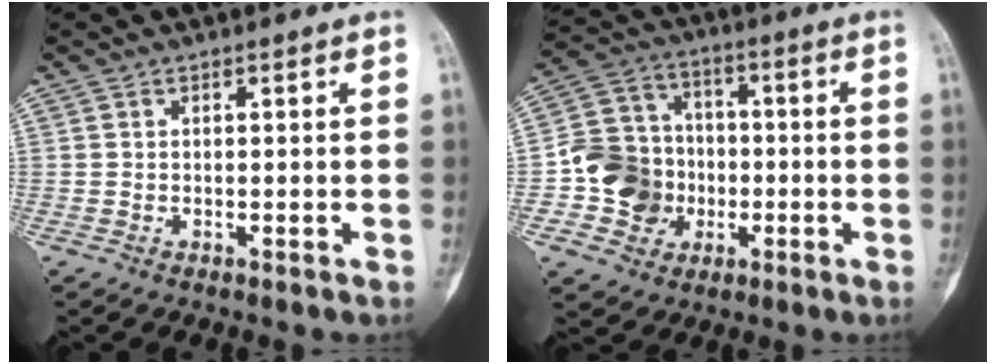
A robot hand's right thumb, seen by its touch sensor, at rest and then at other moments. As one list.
[{"total": 12.4, "force": [-2.7, 11.2, 4.8], "torque": [-0.048, 0.030, -0.051]}]